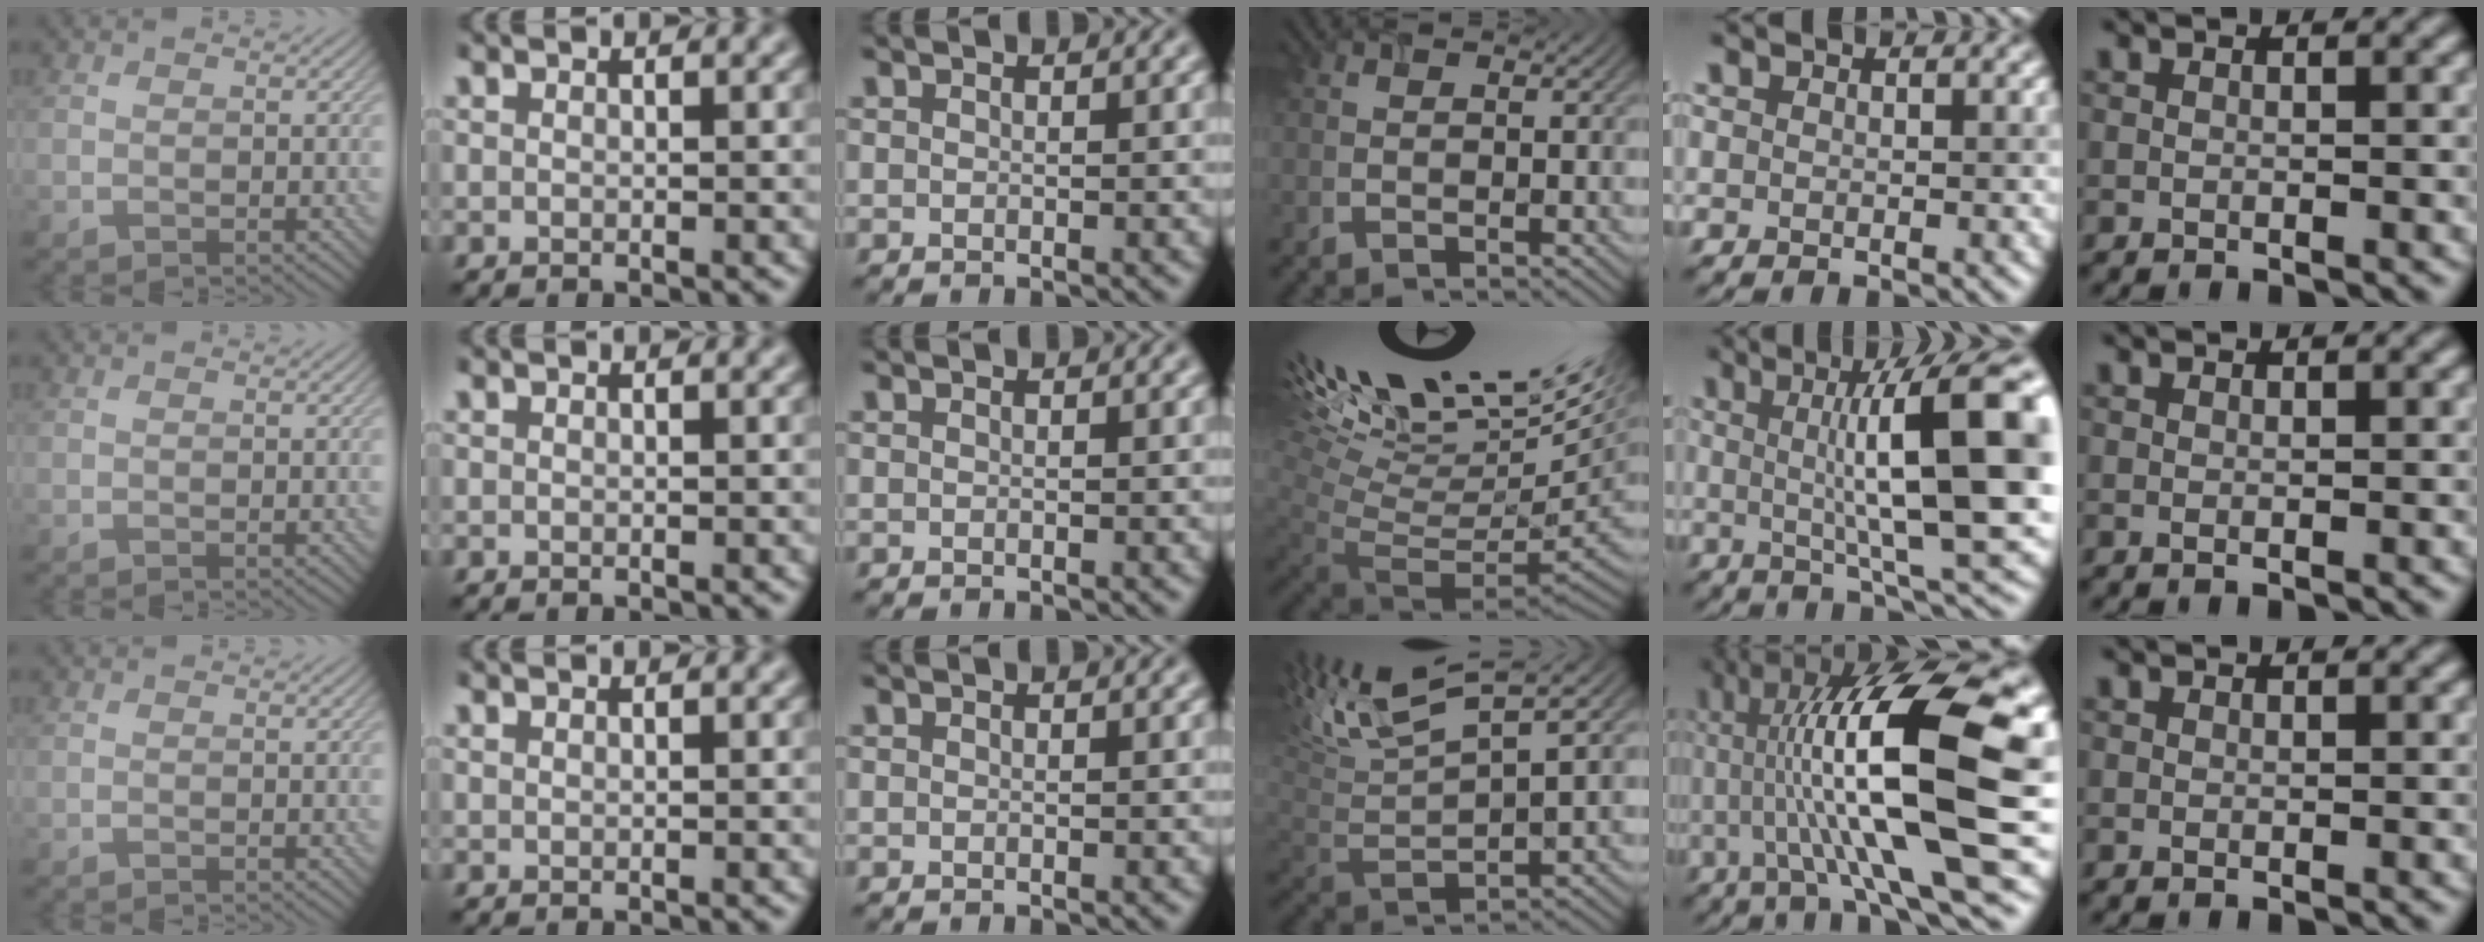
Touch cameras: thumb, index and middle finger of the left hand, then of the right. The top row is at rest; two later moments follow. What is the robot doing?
{"motion": "screw", "object": "timer"}